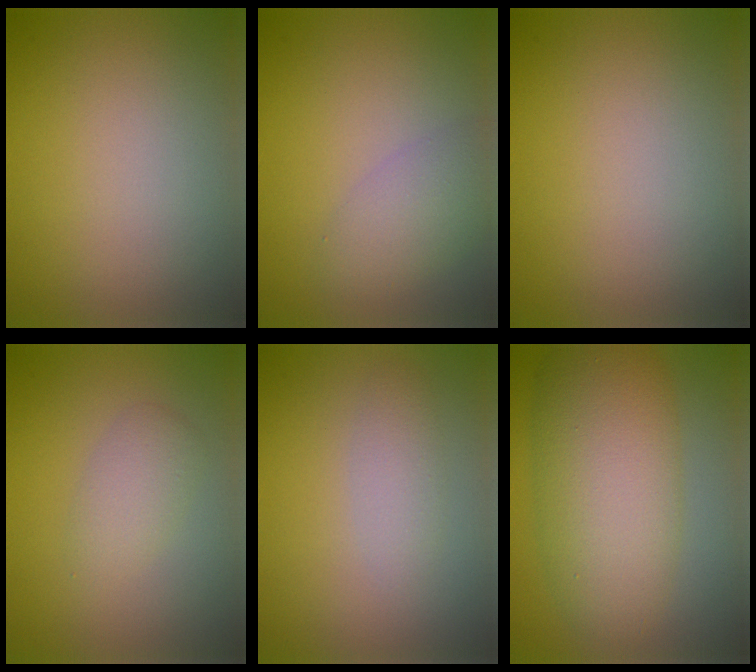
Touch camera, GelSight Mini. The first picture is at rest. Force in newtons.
{"total": 3.0, "press": 3.0, "slide": 0.1}
{"total": 0.0}
{"total": 2.0, "press": 2.0, "slide": 0.0}
{"total": 1.7, "press": 1.7, "slide": 0.1}
{"total": 8.8, "press": 8.8, "slide": 0.2}